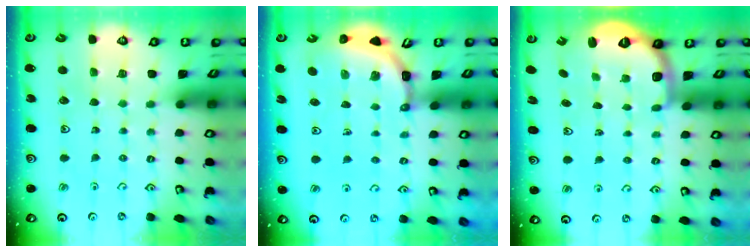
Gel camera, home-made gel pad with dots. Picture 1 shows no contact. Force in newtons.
{"total": 3.4, "press": 3.4, "slide": 0.2}
{"total": 2.6, "press": 1.6, "slide": 2.1}